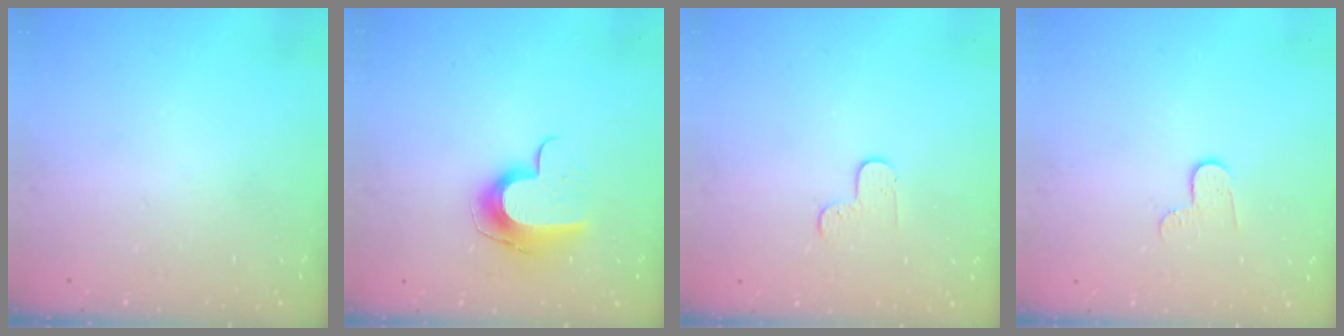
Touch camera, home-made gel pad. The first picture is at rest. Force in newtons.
{"total": 10.2, "press": 10.2, "slide": 0.6}
{"total": 3.6, "press": 3.6, "slide": 0.4}
{"total": 4.6, "press": 4.6, "slide": 0.5}